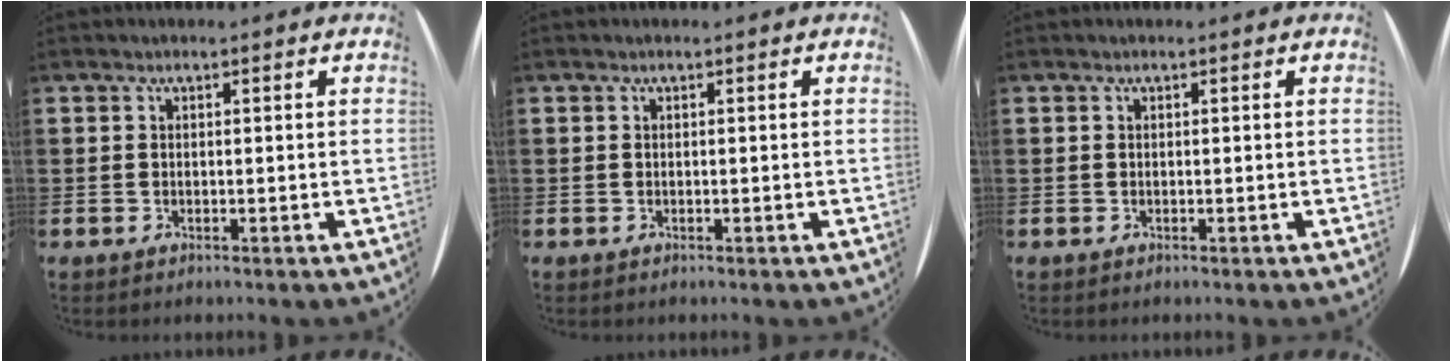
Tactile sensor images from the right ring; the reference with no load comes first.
{"total": 0.0}
{"total": 0.0}